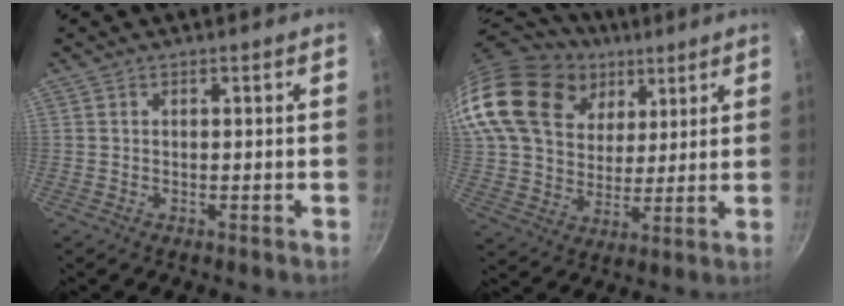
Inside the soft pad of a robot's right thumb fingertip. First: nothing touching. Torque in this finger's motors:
{"motor_torque": [-1.78, 3.22, 1.42, 0.00, 0.42]}